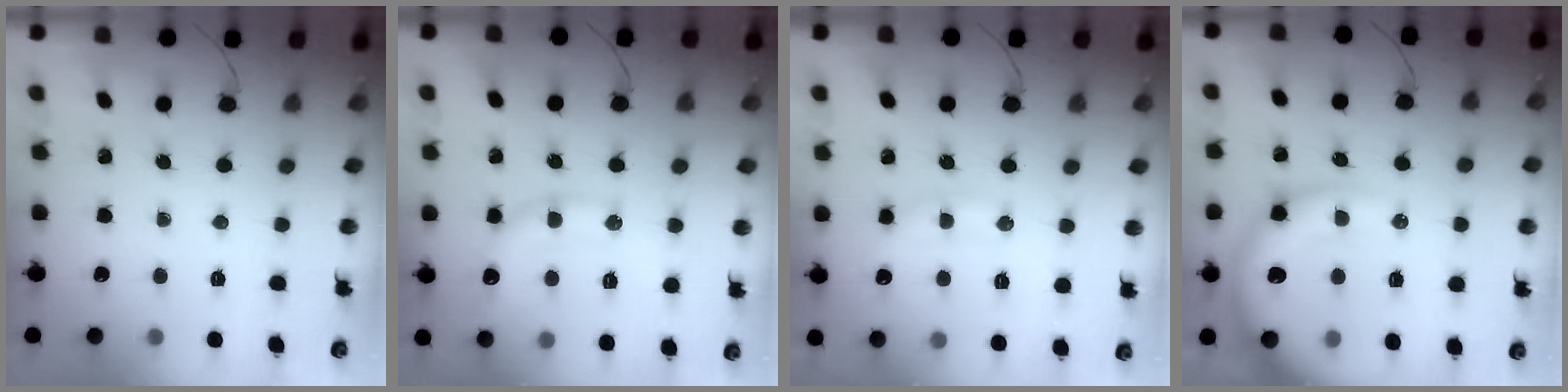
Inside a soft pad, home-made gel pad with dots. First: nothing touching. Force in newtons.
{"total": 11.1, "press": 11.0, "slide": 1.4}
{"total": 11.8, "press": 11.7, "slide": 0.8}
{"total": 15.9, "press": 15.6, "slide": 3.3}